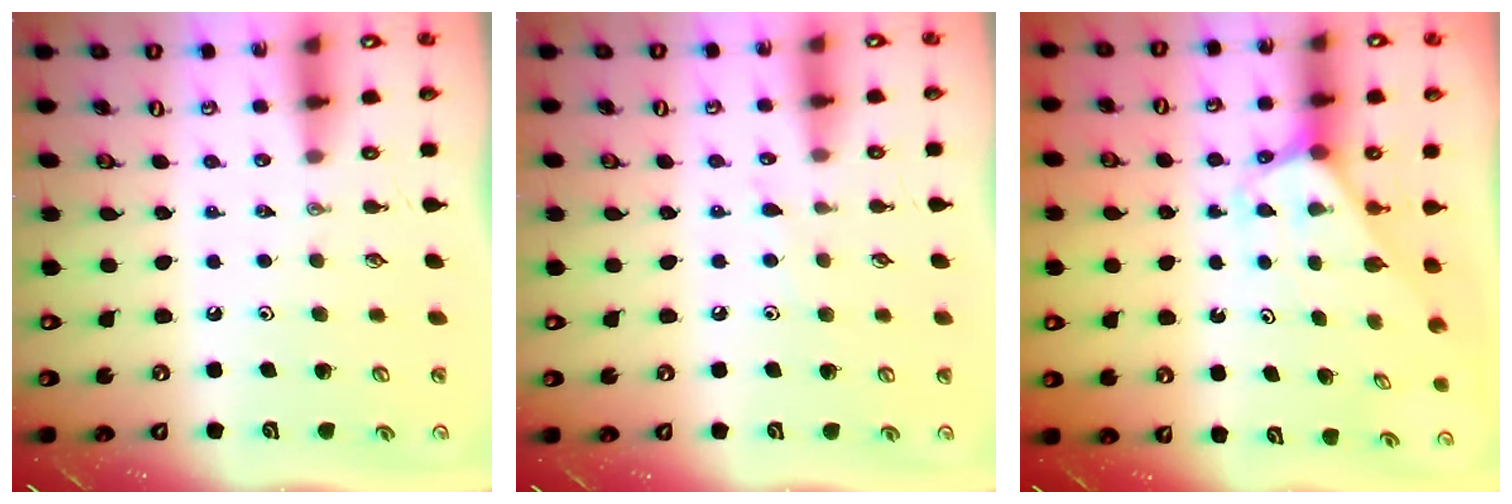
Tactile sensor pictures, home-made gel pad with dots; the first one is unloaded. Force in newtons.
{"total": 4.6, "press": 4.6, "slide": 0.6}
{"total": 2.4, "press": 2.4, "slide": 0.2}